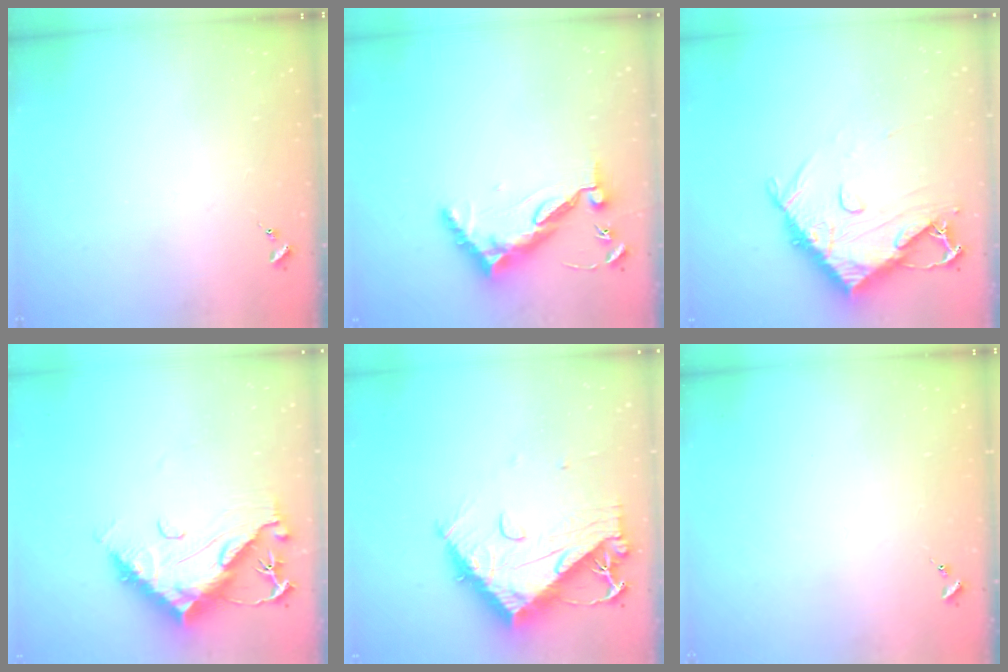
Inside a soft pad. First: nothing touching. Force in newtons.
{"total": 10.3, "press": 10.2, "slide": 1.0}
{"total": 13.0, "press": 12.9, "slide": 1.5}
{"total": 14.6, "press": 14.5, "slide": 1.5}
{"total": 13.9, "press": 13.8, "slide": 1.3}
{"total": 0.0}